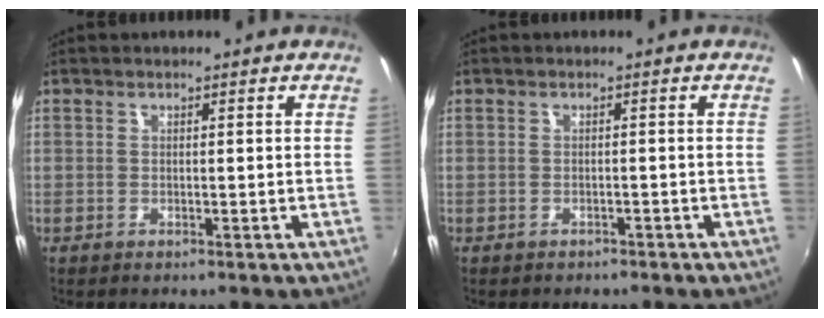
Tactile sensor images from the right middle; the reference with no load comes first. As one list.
[{"total": 1.7, "force": [-1.4, 0.9, 0.4], "torque": [-0.011, -0.003, -0.017]}]